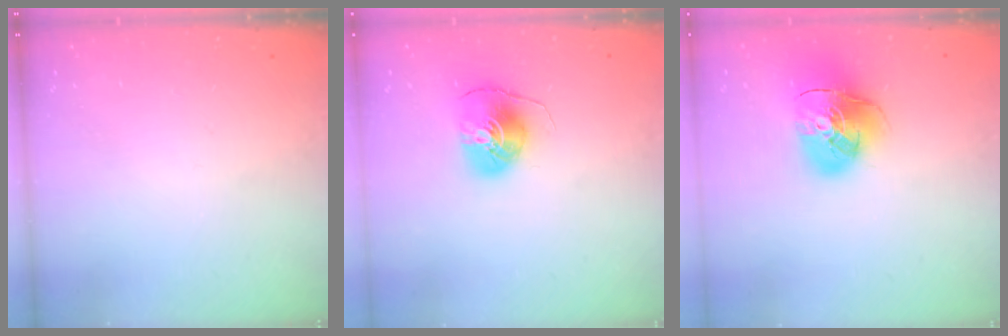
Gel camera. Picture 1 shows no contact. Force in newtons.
{"total": 7.7, "press": 7.7, "slide": 0.7}
{"total": 14.9, "press": 14.7, "slide": 2.0}